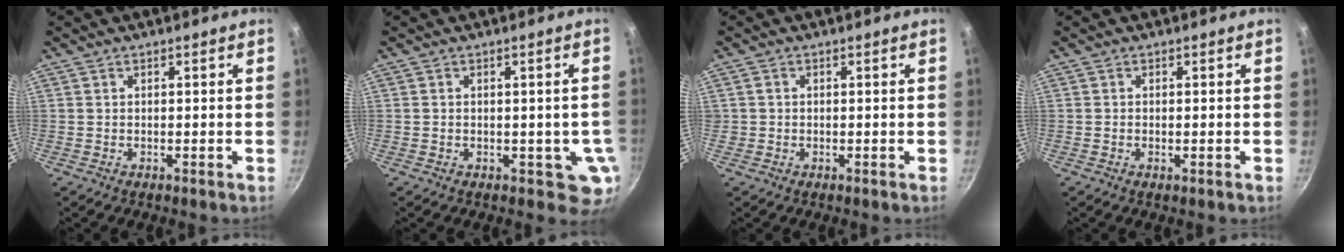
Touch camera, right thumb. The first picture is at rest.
{"total": 4.4, "force": [-0.5, 3.1, 3.2], "torque": [-0.026, -0.004, -0.005]}
{"total": 1.0, "force": [0.0, 1.0, 0.2], "torque": [0.001, 0.005, -0.001]}
{"total": 0.7, "force": [-0.2, 0.2, 0.6], "torque": [-0.011, 0.000, -0.004]}